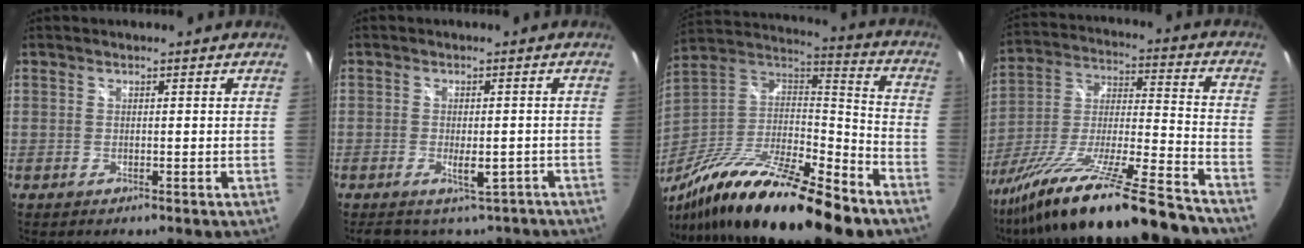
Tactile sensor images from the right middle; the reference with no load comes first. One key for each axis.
{"total": 6.3, "fx": -4.7, "fy": 3.0, "fz": 3.0, "tx": -0.050, "ty": 0.003, "tz": -0.049}
{"total": 26.9, "fx": -18.1, "fy": 6.5, "fz": 18.8, "tx": -0.342, "ty": -0.038, "tz": -0.306}
{"total": 26.8, "fx": -20.9, "fy": 1.3, "fz": 16.7, "tx": -0.284, "ty": -0.052, "tz": -0.344}